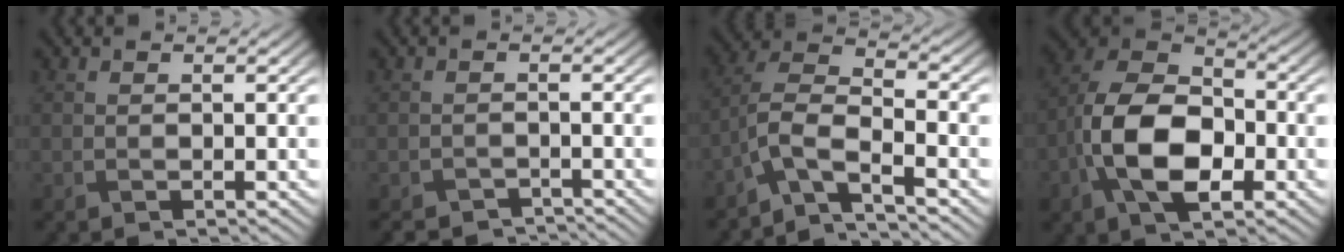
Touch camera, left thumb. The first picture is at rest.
{"total": 3.2, "force": [-3.1, 0.8, 0.6], "torque": [-0.009, -0.008, -0.052]}
{"total": 6.6, "force": [-4.6, 1.9, 4.4], "torque": [-0.089, 0.008, -0.104]}
{"total": 12.6, "force": [-3.9, 7.5, 9.3], "torque": [-0.203, -0.004, -0.085]}